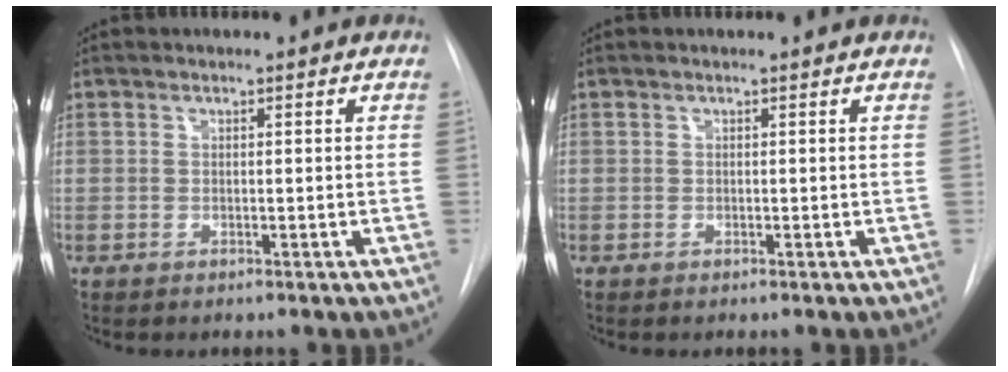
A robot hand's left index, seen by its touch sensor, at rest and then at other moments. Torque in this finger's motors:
{"motor_torque": [0.00, 0.00, 0.01, 0.00]}